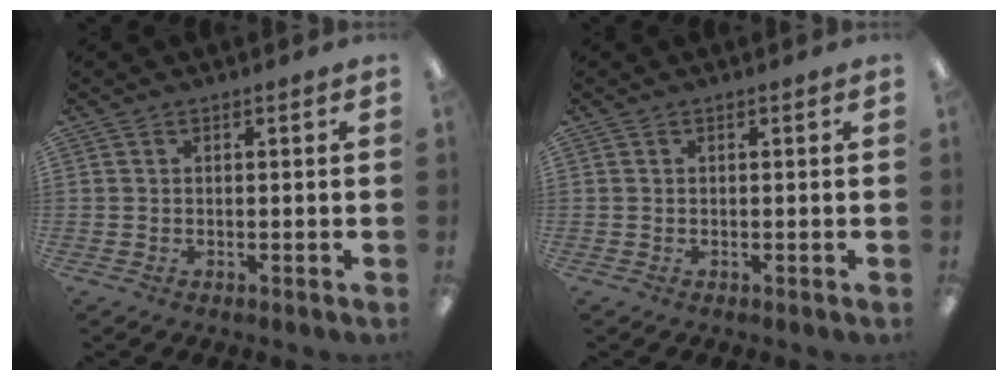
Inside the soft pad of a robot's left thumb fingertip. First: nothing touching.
{"total": 0.0}